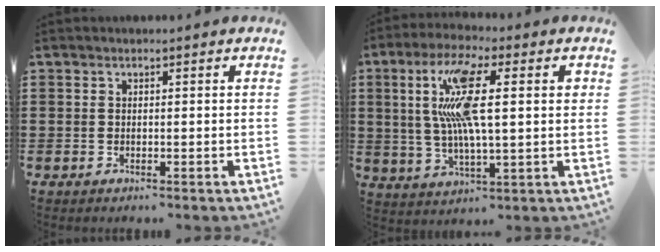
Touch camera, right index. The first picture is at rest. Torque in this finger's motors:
{"motor_torque": [1.73, 0.41, 0.95, 0.21]}